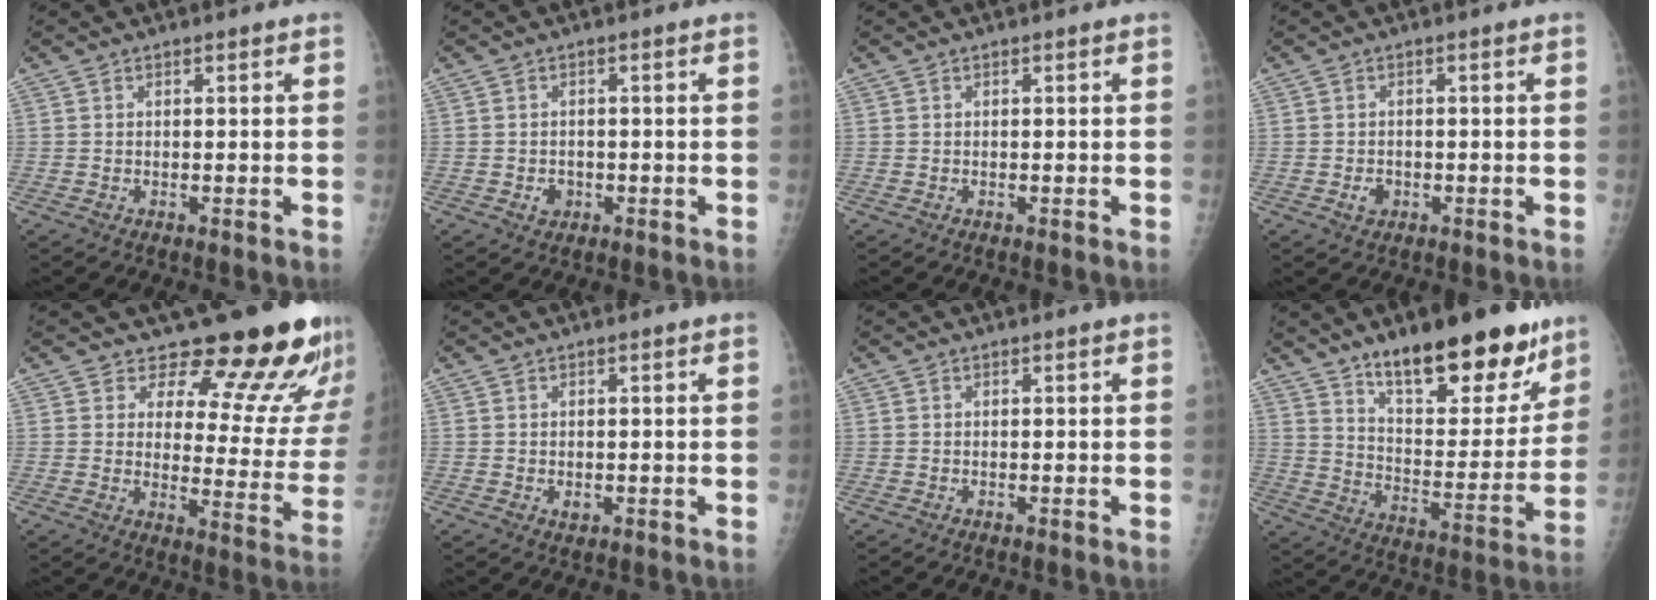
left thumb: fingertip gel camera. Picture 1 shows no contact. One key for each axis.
{"total": 2.1, "fx": -0.7, "fy": 1.7, "fz": 0.8, "tx": -0.003, "ty": 0.005, "tz": -0.007}
{"total": 0.0}
{"total": 1.9, "fx": -0.7, "fy": 1.5, "fz": 0.9, "tx": -0.009, "ty": 0.004, "tz": -0.008}
{"total": 17.2, "fx": 15.0, "fy": 5.6, "fz": 6.4, "tx": -0.029, "ty": -0.128, "tz": 0.178}
{"total": 1.2, "fx": -0.2, "fy": 0.9, "fz": 0.7, "tx": -0.008, "ty": -0.001, "tz": 0.000}
{"total": 0.0}
{"total": 23.4, "fx": 15.8, "fy": 8.8, "fz": 14.8, "tx": -0.164, "ty": -0.084, "tz": 0.245}